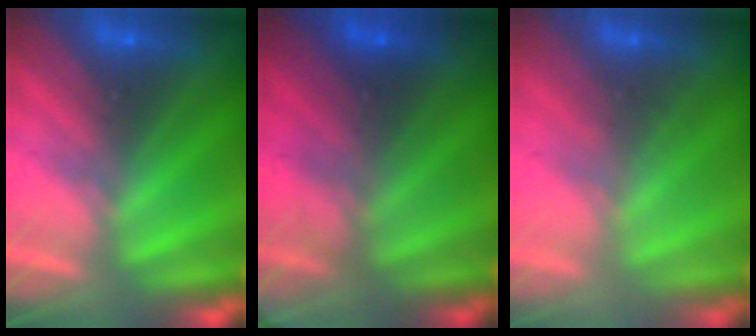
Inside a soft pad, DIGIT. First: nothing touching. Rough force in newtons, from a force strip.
{"total": 2.8}
{"total": 2.2}